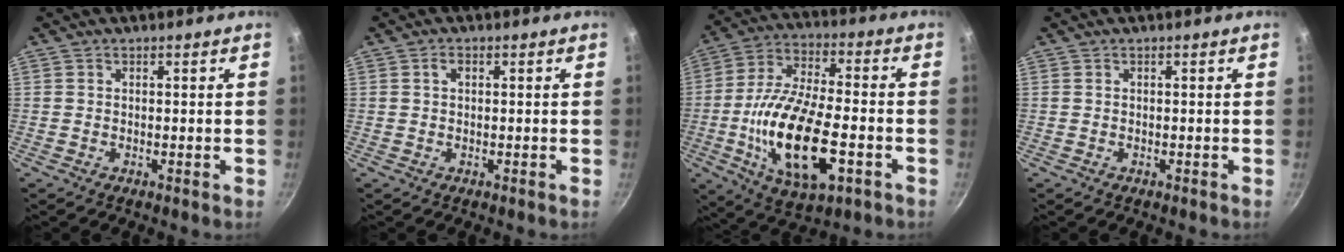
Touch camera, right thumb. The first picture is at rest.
{"total": 1.5, "force": [0.4, 1.0, 1.0], "torque": [-0.015, 0.005, 0.006]}
{"total": 20.6, "force": [-5.5, 8.9, 17.7], "torque": [-0.330, 0.015, -0.100]}
{"total": 0.0}